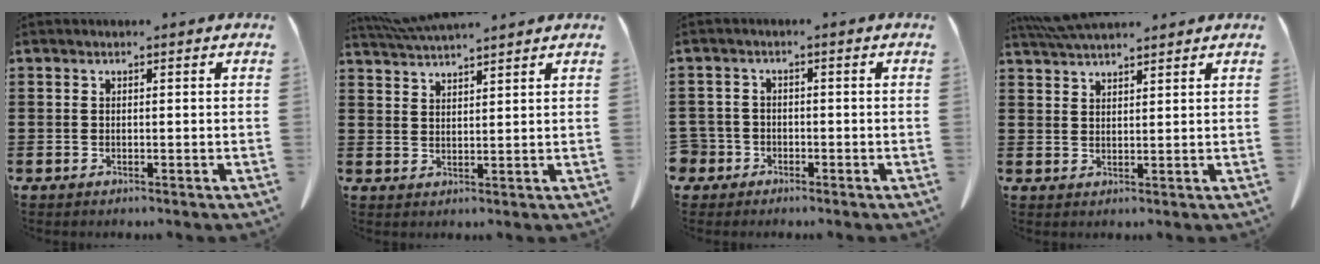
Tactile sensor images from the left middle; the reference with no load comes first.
{"total": 4.4, "force": [4.1, 0.1, 1.4], "torque": [-0.040, -0.010, 0.077]}
{"total": 2.6, "force": [-1.4, 2.1, 0.5], "torque": [-0.032, -0.005, -0.034]}
{"total": 4.5, "force": [4.2, 0.6, 1.6], "torque": [-0.043, -0.005, 0.080]}